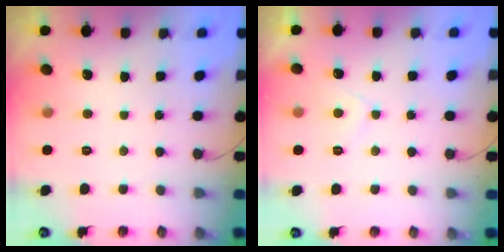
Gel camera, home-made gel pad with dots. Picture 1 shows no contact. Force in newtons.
{"total": 2.2, "press": 2.2, "slide": 0.5}